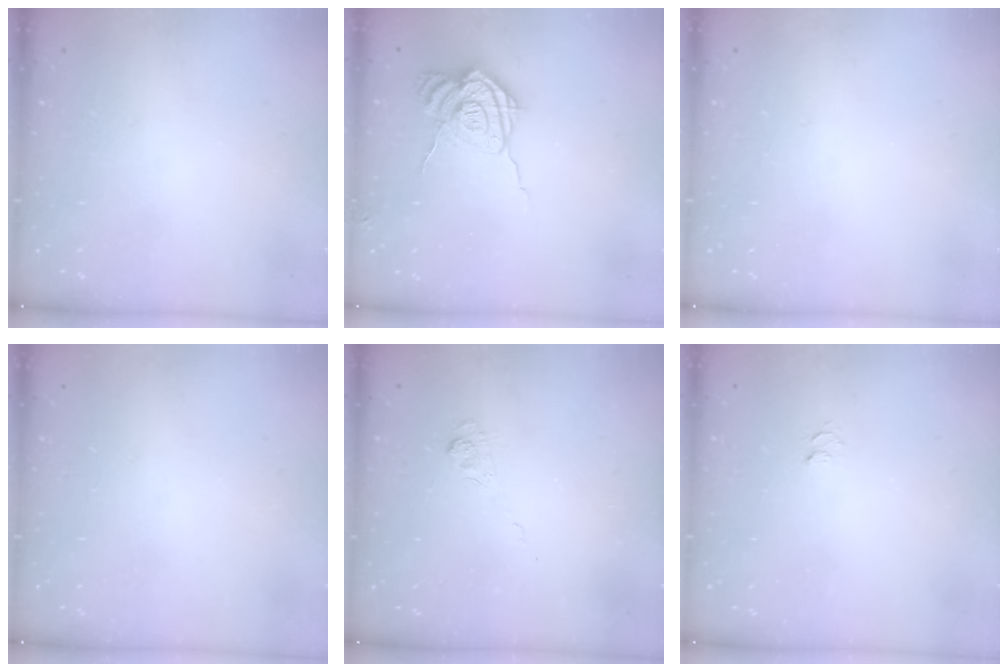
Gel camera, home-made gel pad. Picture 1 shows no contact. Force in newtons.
{"total": 13.9, "press": 13.8, "slide": 1.5}
{"total": 0.0}
{"total": 0.0}
{"total": 3.2, "press": 2.8, "slide": 1.5}
{"total": 3.6, "press": 3.6, "slide": 0.4}